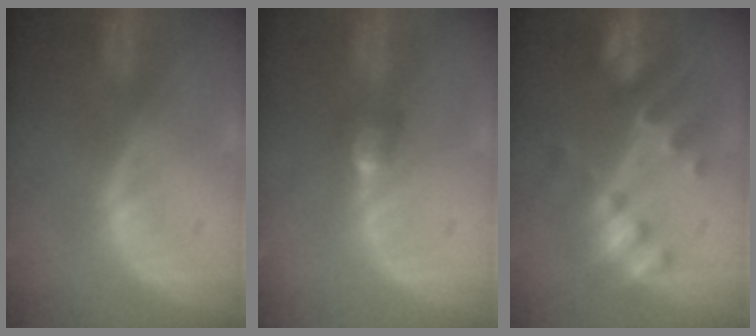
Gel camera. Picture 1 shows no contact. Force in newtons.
{"total": 2.8, "press": 2.6, "slide": 1.0}
{"total": 7.7, "press": 6.8, "slide": 3.5}